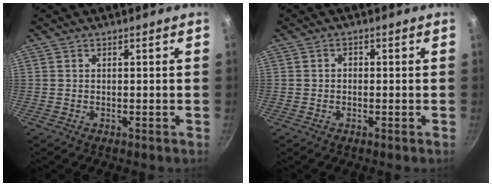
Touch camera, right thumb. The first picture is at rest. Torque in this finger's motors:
{"motor_torque": [-0.40, 0.10, -0.31, 0.22, 0.04]}